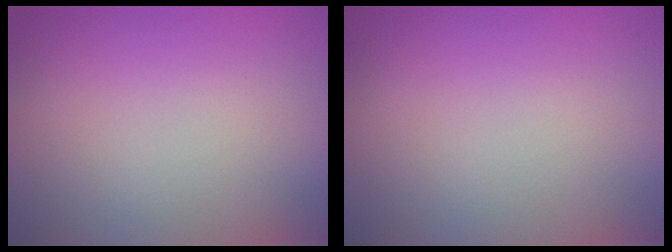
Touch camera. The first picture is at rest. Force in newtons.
{"total": 0.0}